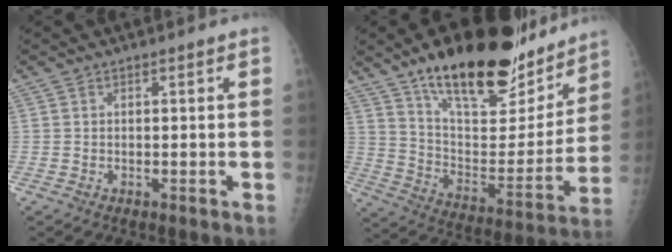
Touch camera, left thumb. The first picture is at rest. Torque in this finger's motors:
{"motor_torque": [0.65, 0.57, 1.38, -1.39, 0.15]}